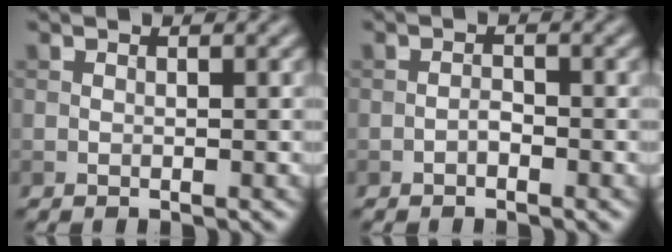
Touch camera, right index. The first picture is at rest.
{"total": 0.8, "force": [-0.5, 0.4, 0.5], "torque": [-0.009, 0.003, -0.011]}